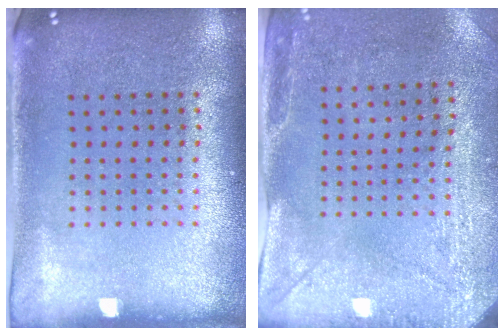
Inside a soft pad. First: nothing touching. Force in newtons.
{"total": 3.0, "press": 2.4, "slide": 1.9}